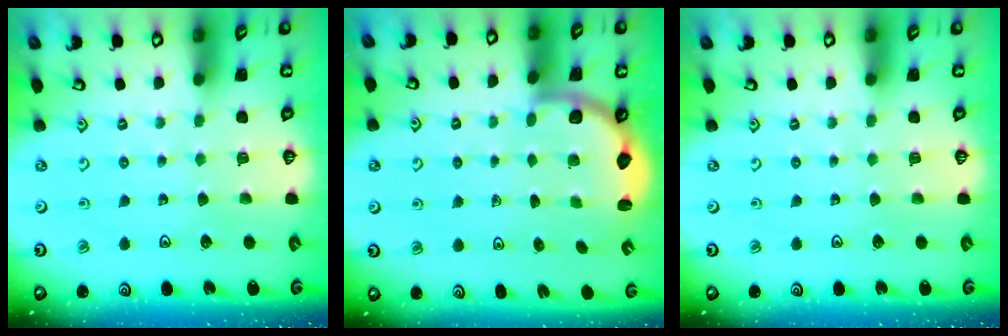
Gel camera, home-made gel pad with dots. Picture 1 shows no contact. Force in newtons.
{"total": 3.4, "press": 2.9, "slide": 1.8}
{"total": 0.0}